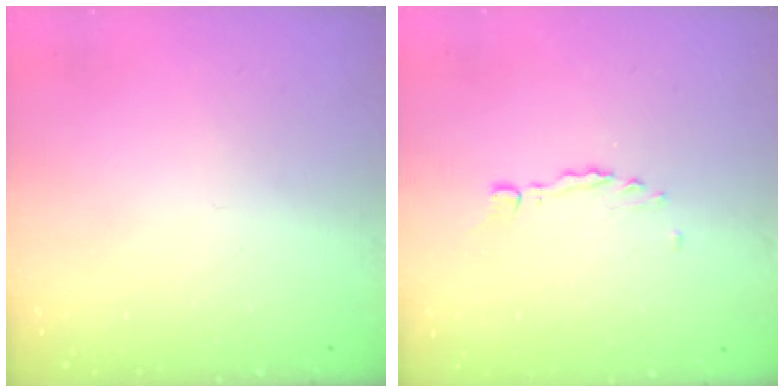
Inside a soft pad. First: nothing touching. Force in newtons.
{"total": 0.0}